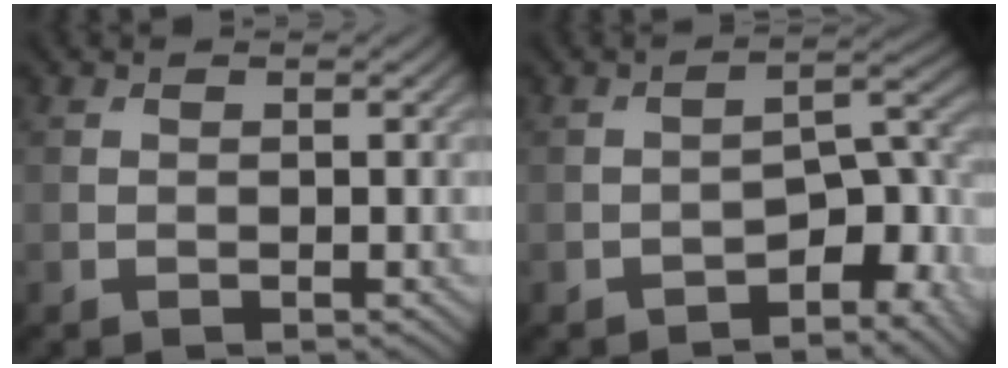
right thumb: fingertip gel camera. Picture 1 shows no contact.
{"total": 6.6, "force": [-4.1, 2.6, 4.5], "torque": [-0.051, 0.010, -0.070]}